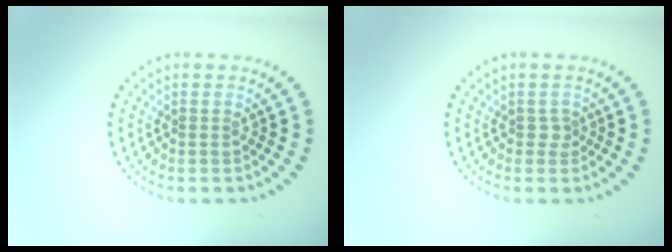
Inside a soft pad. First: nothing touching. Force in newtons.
{"total": 0.9, "press": 0.7, "slide": 0.6}